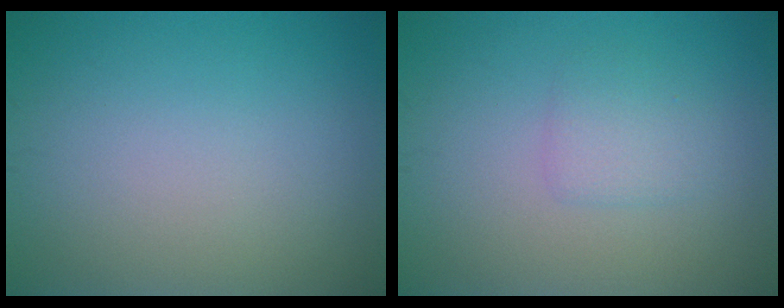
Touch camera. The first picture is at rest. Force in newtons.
{"total": 1.8, "press": 1.8, "slide": 0.1}